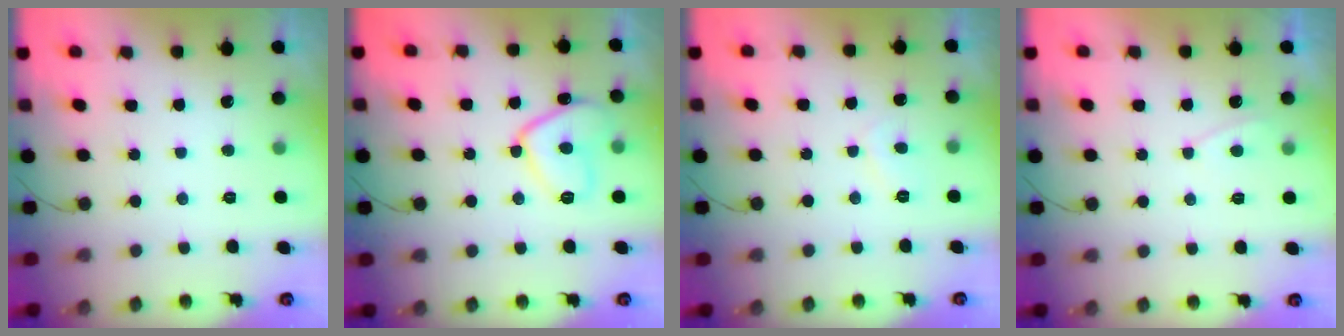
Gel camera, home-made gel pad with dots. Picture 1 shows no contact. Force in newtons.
{"total": 12.0, "press": 12.0, "slide": 1.3}
{"total": 1.3, "press": 1.2, "slide": 0.6}
{"total": 2.0, "press": 2.0, "slide": 0.3}